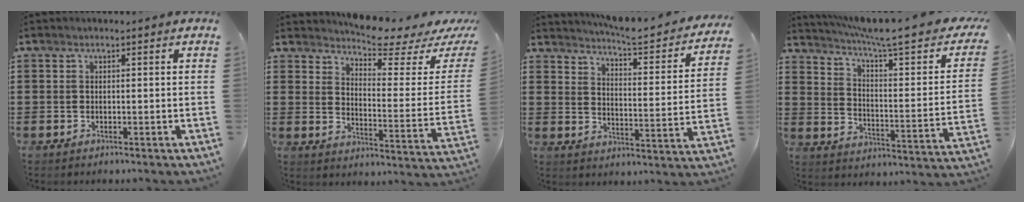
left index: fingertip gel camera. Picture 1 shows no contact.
{"total": 5.2, "force": [4.6, -0.2, 2.2], "torque": [-0.054, -0.045, 0.073]}
{"total": 5.4, "force": [5.1, -0.1, 1.7], "torque": [-0.051, -0.042, 0.082]}
{"total": 7.7, "force": [5.6, 0.3, 5.3], "torque": [-0.117, -0.040, 0.085]}